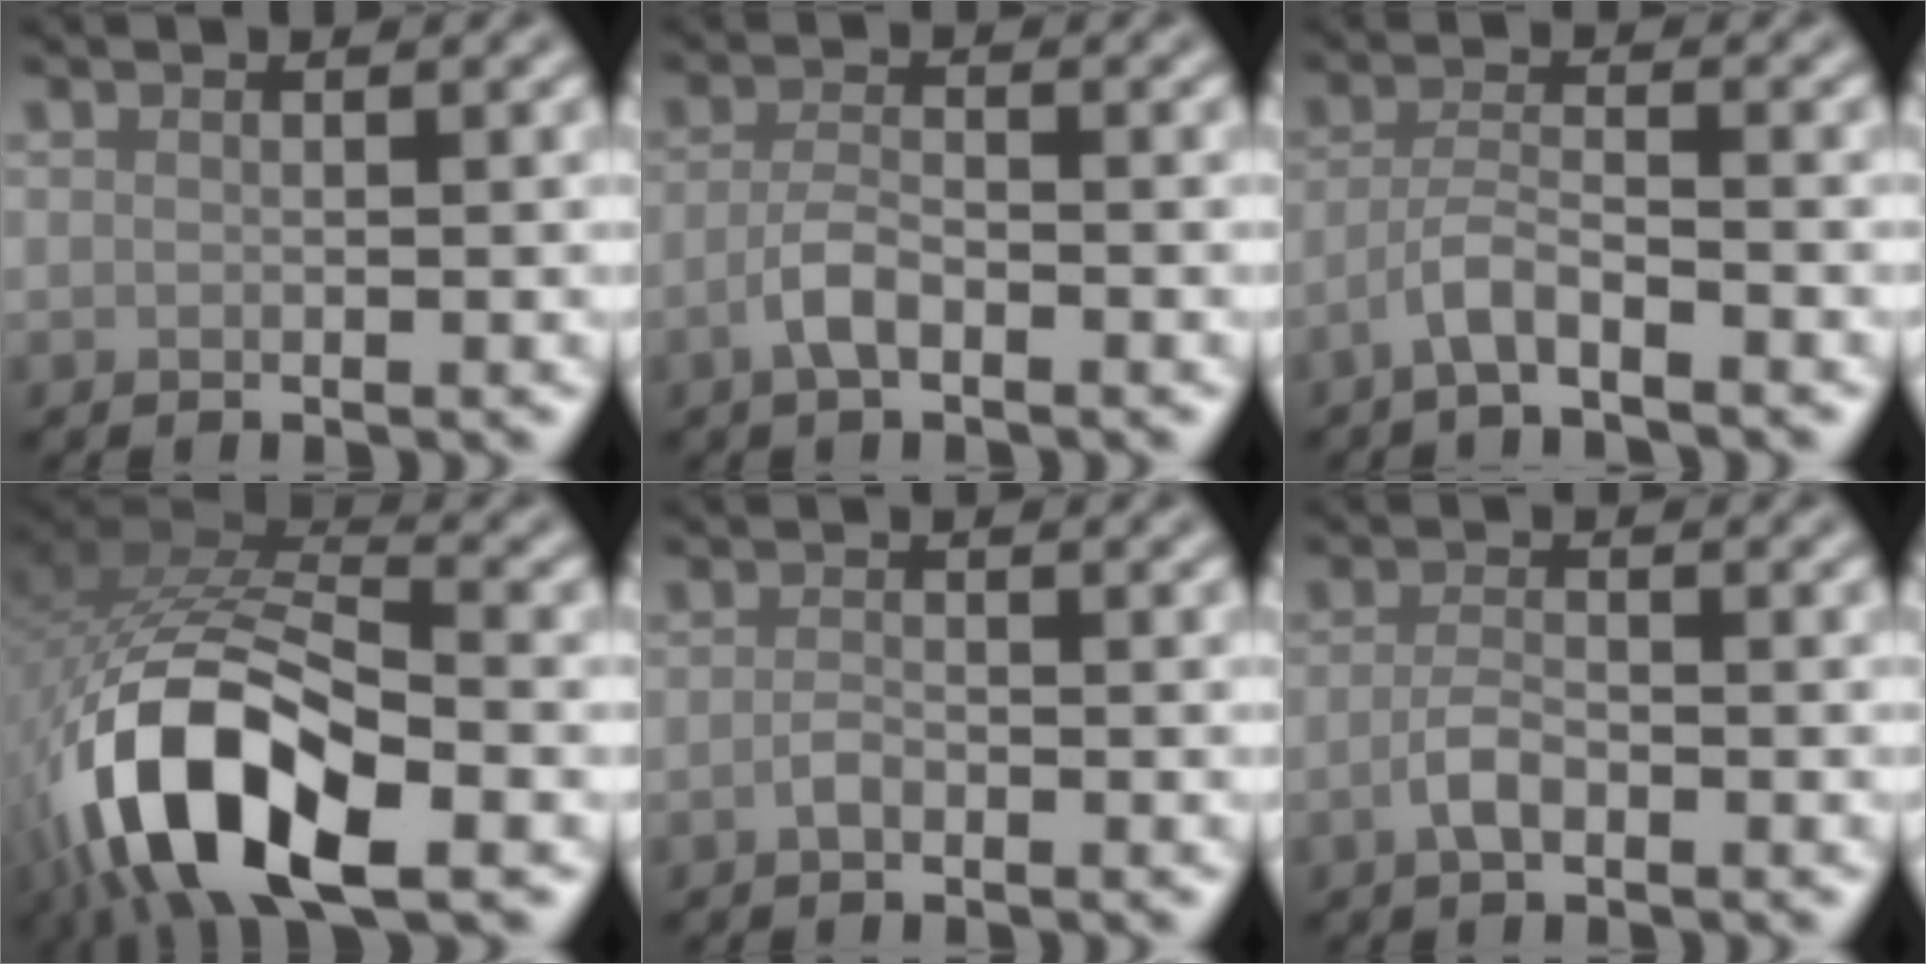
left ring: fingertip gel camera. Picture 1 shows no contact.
{"total": 2.4, "force": [-1.1, 0.9, 1.9], "torque": [-0.041, 0.002, -0.028]}
{"total": 2.8, "force": [-2.0, 0.4, 2.0], "torque": [-0.039, 0.006, -0.047]}
{"total": 13.8, "force": [-6.1, 6.1, 10.8], "torque": [-0.222, -0.011, -0.109]}
{"total": 1.0, "force": [-0.6, 0.4, 0.7], "torque": [-0.016, 0.002, -0.014]}
{"total": 2.0, "force": [-0.9, 0.8, 1.6], "torque": [-0.034, 0.002, -0.023]}